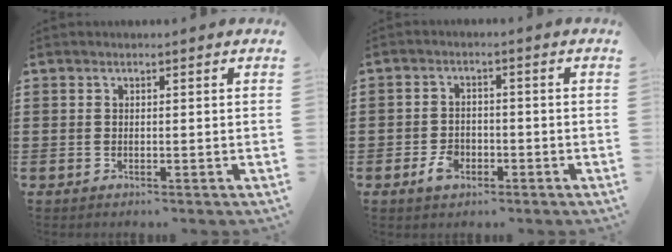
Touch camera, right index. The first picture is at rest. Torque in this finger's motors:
{"motor_torque": [1.43, 0.71, 0.04, 0.00]}